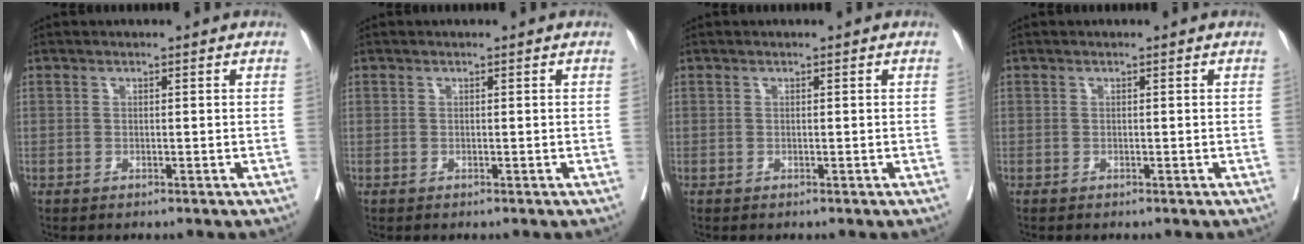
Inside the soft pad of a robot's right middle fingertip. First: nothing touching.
{"total": 0.0}
{"total": 0.0}
{"total": 0.0}